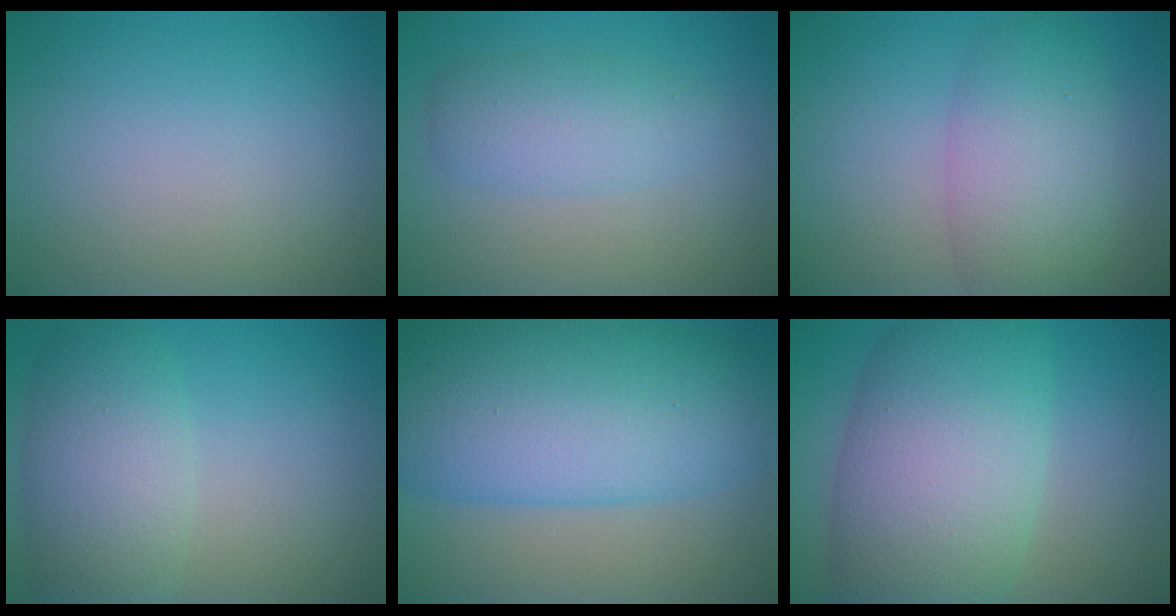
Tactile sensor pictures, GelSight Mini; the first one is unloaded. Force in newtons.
{"total": 3.3, "press": 3.3, "slide": 0.1}
{"total": 5.7, "press": 5.7, "slide": 0.3}
{"total": 5.6, "press": 5.5, "slide": 0.4}
{"total": 13.0, "press": 13.0, "slide": 0.2}
{"total": 11.4, "press": 11.4, "slide": 0.5}